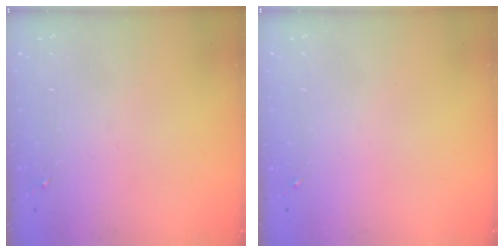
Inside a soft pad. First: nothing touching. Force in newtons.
{"total": 0.0}